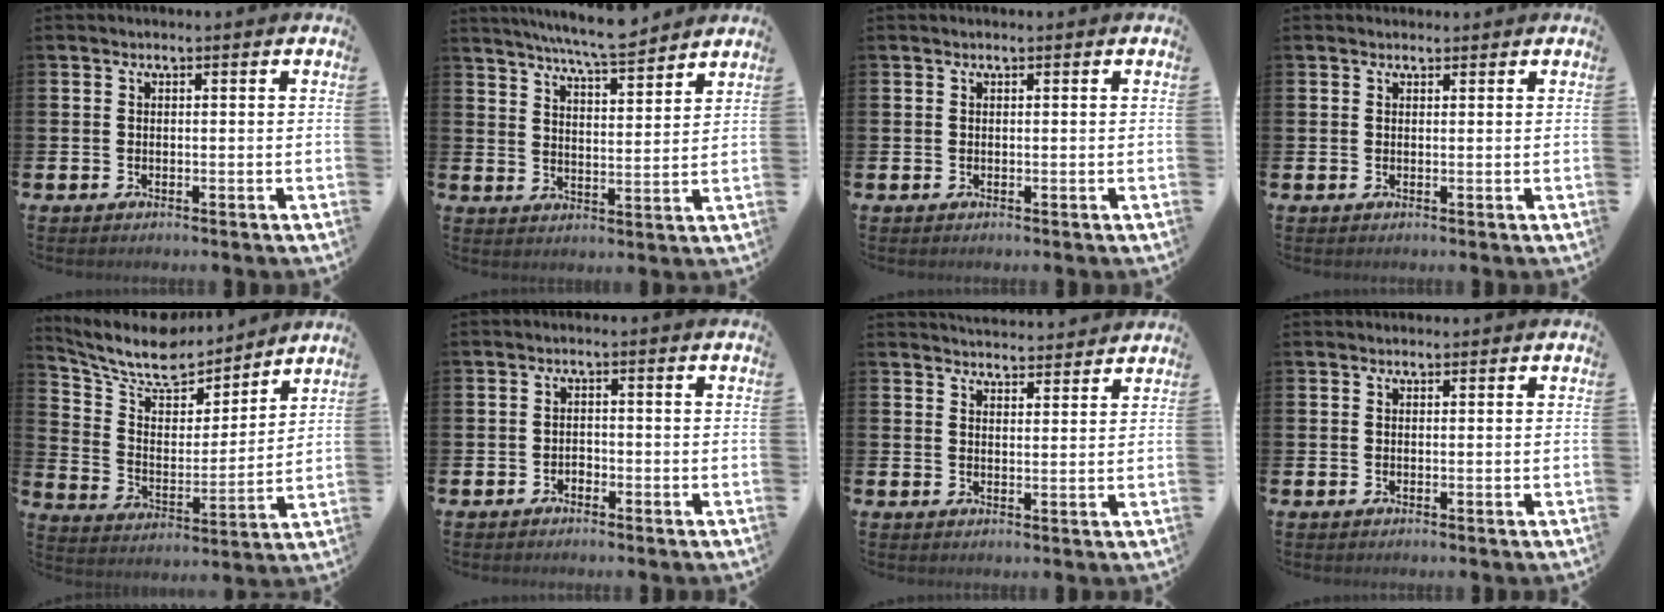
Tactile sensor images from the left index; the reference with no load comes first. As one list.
[{"total": 7.2, "force": [6.9, 0.0, 1.8], "torque": [-0.053, -0.037, 0.124]}, {"total": 0.0}, {"total": 1.1, "force": [1.0, 0.5, 0.1], "torque": [0.007, 0.002, 0.016]}, {"total": 10.5, "force": [9.3, 3.4, 3.3], "torque": [-0.095, -0.068, 0.160]}, {"total": 1.2, "force": [-0.8, 0.8, 0.2], "torque": [-0.004, 0.001, -0.018]}, {"total": 4.1, "force": [4.1, 0.3, 0.0], "torque": [-0.007, -0.024, 0.075]}, {"total": 0.6, "force": [0.6, 0.2, 0.0], "torque": [0.009, -0.002, 0.009]}]